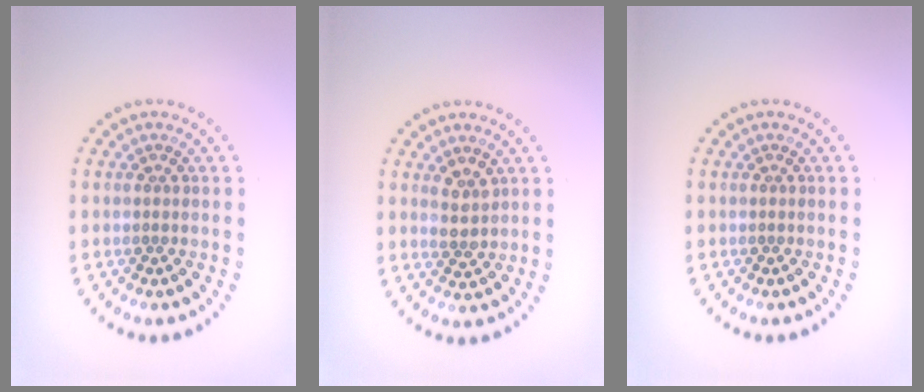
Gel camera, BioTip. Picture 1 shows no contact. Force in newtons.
{"total": 1.8, "press": 1.7, "slide": 0.4}
{"total": 0.0}